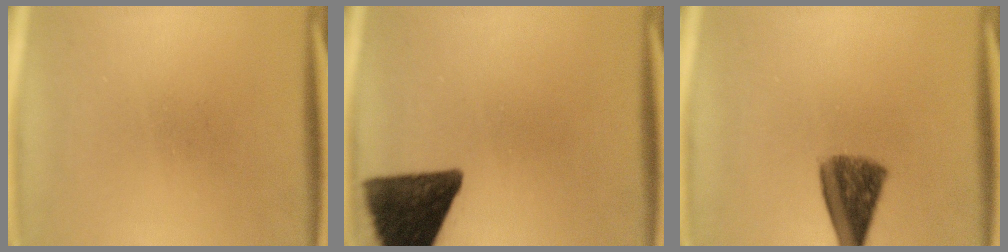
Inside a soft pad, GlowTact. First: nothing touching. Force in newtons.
{"total": 13.6}
{"total": 8.4}